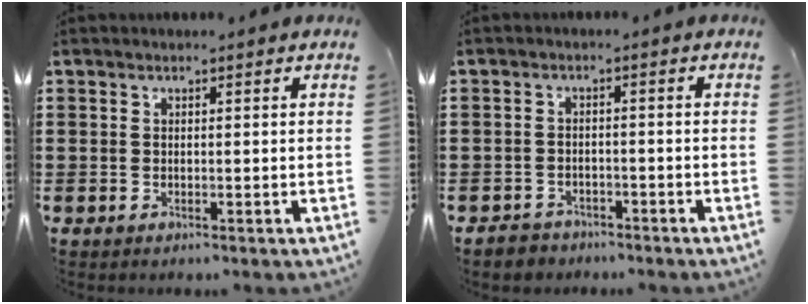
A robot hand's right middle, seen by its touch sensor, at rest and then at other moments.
{"total": 2.1, "force": [-2.0, 0.6, -0.2], "torque": [-0.005, 0.002, -0.044]}